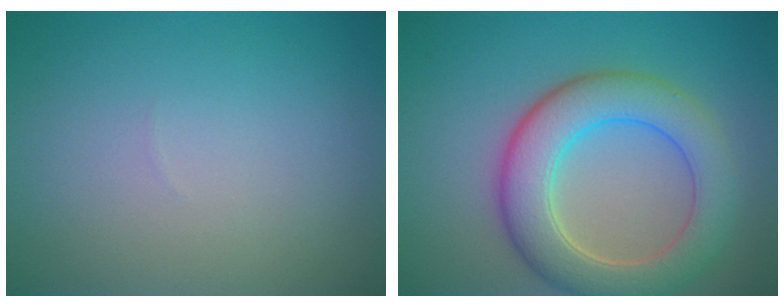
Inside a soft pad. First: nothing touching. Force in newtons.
{"total": 7.2, "press": 7.1, "slide": 0.6}